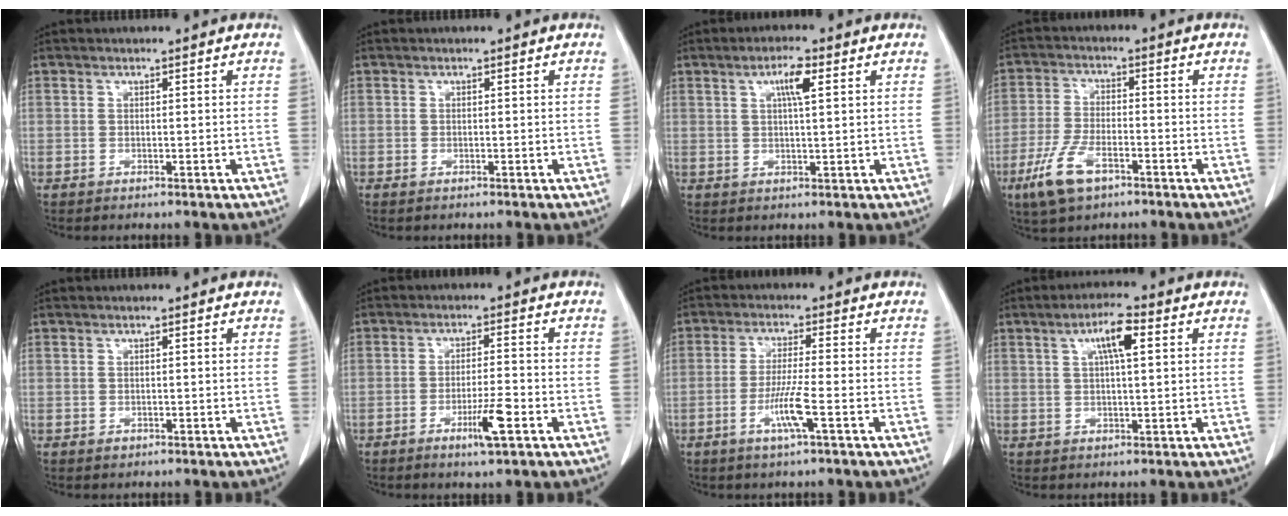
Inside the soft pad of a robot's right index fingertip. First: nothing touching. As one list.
[{"total": 0.8, "force": [-0.3, 0.5, 0.5], "torque": [-0.013, 0.000, -0.002]}, {"total": 4.7, "force": [1.8, 1.0, 4.2], "torque": [-0.080, 0.003, 0.035]}, {"total": 8.8, "force": [-4.8, 3.6, 6.4], "torque": [-0.146, -0.007, -0.086]}, {"total": 1.1, "force": [-0.2, 0.9, 0.6], "torque": [-0.010, 0.001, 0.002]}, {"total": 6.1, "force": [-2.8, 0.7, 5.4], "torque": [-0.096, -0.006, -0.045]}, {"total": 6.4, "force": [-2.5, -0.1, 5.9], "torque": [-0.115, -0.009, -0.047]}, {"total": 6.2, "force": [2.2, 1.3, 5.7], "torque": [-0.105, 0.011, 0.039]}]